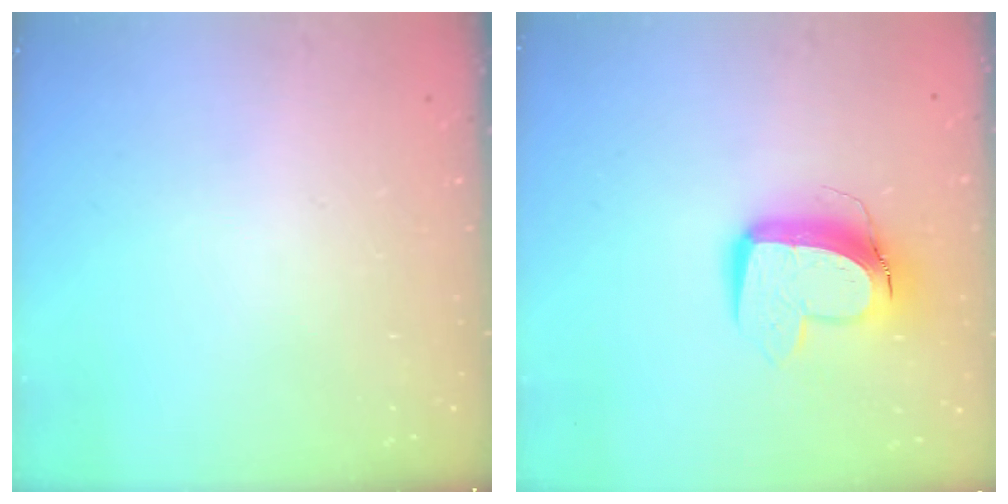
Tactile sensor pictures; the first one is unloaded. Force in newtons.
{"total": 11.5, "press": 11.4, "slide": 1.2}